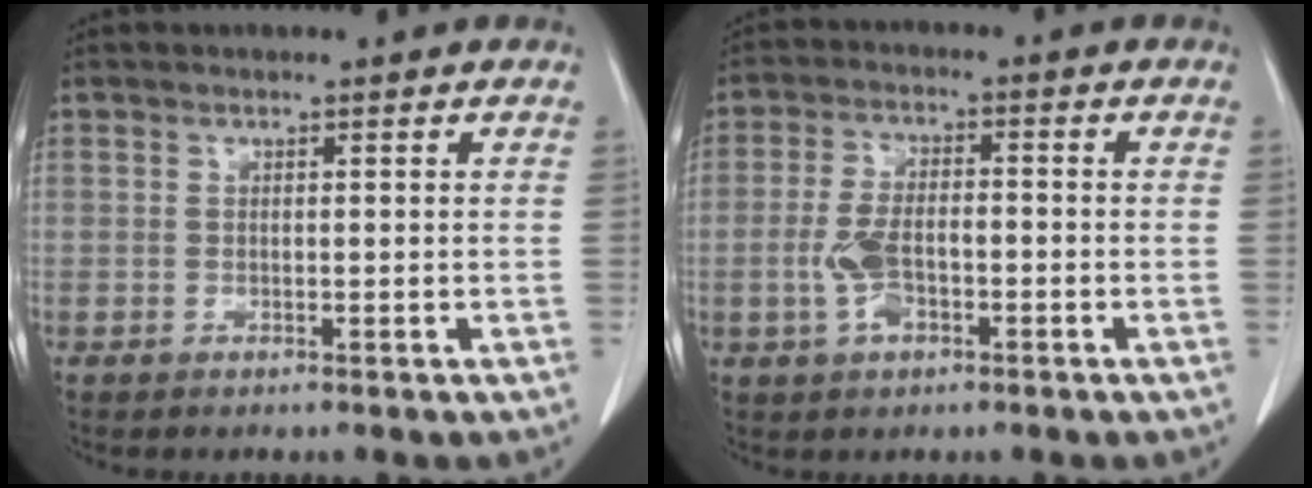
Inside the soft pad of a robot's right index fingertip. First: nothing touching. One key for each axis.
{"total": 6.1, "fx": -1.8, "fy": 2.9, "fz": 5.1, "tx": -0.113, "ty": 0.009, "tz": -0.032}